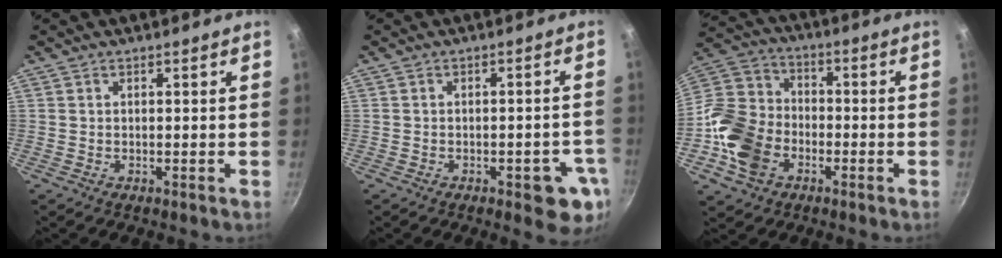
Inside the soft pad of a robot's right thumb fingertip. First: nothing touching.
{"total": 7.8, "force": [-2.9, 3.3, 6.5], "torque": [-0.046, 0.014, -0.032]}
{"total": 15.9, "force": [-5.5, 12.0, 8.7], "torque": [-0.161, 0.041, -0.120]}